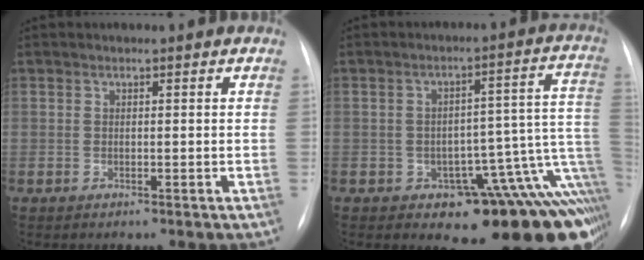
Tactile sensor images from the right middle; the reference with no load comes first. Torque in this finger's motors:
{"motor_torque": [1.16, -0.98, 0.30, 0.07]}